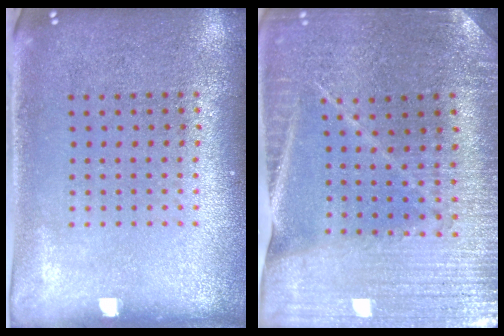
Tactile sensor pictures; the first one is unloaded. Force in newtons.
{"total": 2.6, "press": 2.6, "slide": 0.4}